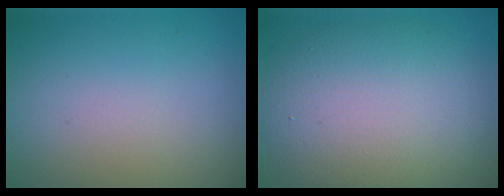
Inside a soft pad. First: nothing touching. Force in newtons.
{"total": 9.4, "press": 9.4, "slide": 0.4}